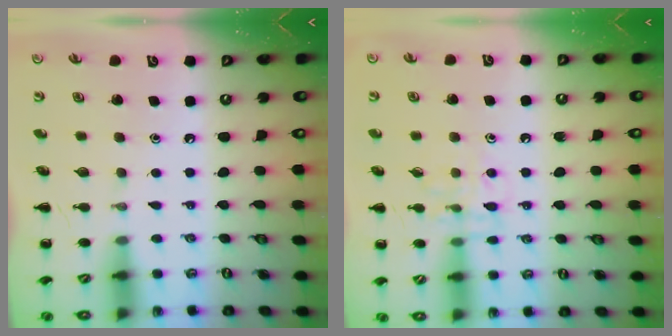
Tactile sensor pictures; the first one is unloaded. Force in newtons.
{"total": 7.6, "press": 7.6, "slide": 0.4}